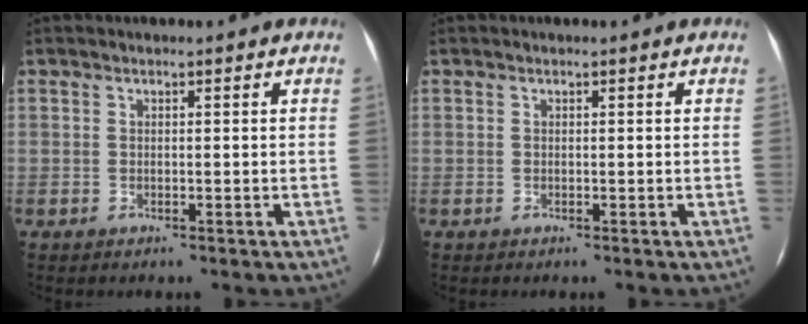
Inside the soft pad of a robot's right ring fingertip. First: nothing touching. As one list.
[{"total": 0.0}]